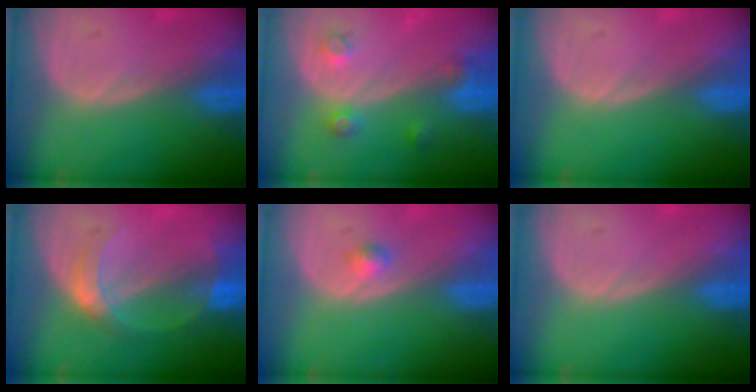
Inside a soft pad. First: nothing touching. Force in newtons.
{"total": 3.6, "press": 3.4, "slide": 1.3}
{"total": 0.0}
{"total": 4.9, "press": 4.9, "slide": 0.6}
{"total": 1.5, "press": 1.3, "slide": 0.8}
{"total": 0.0}